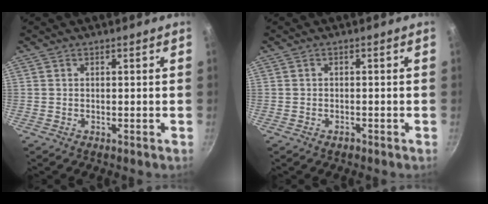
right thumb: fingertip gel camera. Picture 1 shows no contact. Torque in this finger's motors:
{"motor_torque": [-0.21, 0.04, -0.50, 0.21, 0.04]}